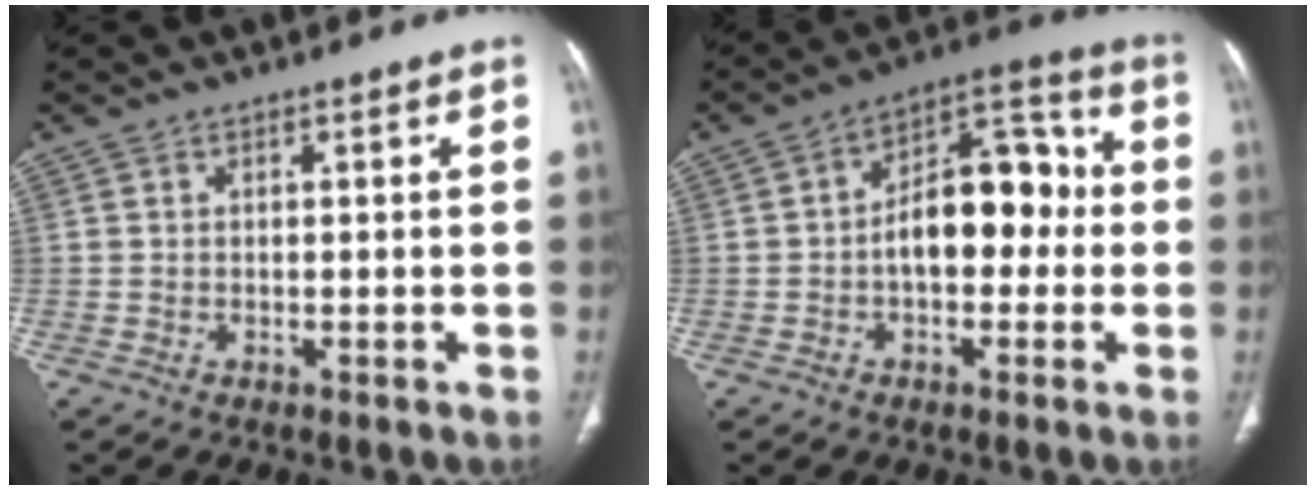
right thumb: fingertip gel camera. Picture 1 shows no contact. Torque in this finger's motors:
{"motor_torque": [1.06, 2.93, 1.30, -0.17, 0.11]}